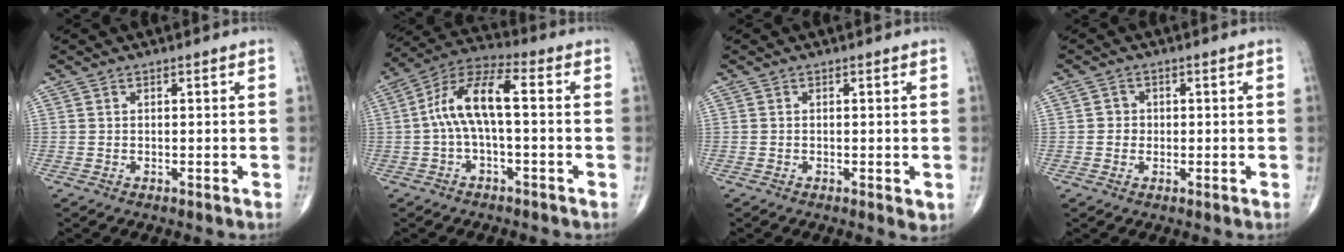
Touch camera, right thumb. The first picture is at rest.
{"total": 10.7, "force": [-0.1, 3.9, 10.0], "torque": [-0.202, 0.047, -0.010]}
{"total": 1.6, "force": [-0.3, 0.6, 1.5], "torque": [-0.024, -0.006, -0.005]}
{"total": 2.1, "force": [-0.1, 2.0, 0.6], "torque": [0.004, 0.006, -0.004]}